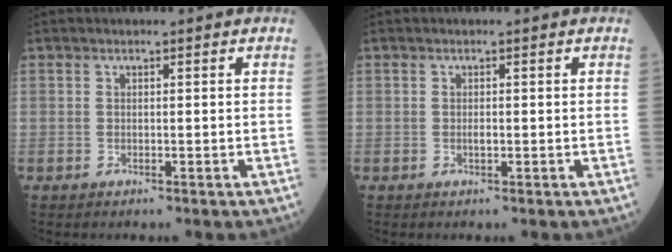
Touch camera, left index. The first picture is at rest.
{"total": 0.7, "force": [-0.1, 0.3, 0.6], "torque": [-0.014, -0.001, -0.001]}